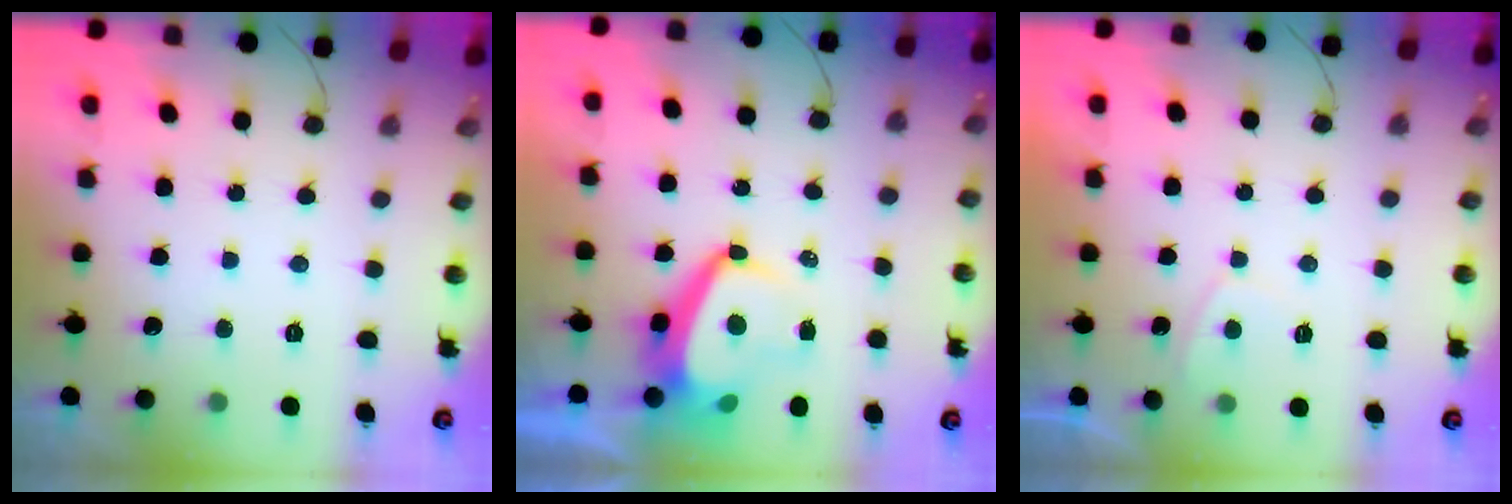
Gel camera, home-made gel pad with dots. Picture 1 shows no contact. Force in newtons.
{"total": 7.6, "press": 7.6, "slide": 1.0}
{"total": 1.9, "press": 1.9, "slide": 0.6}